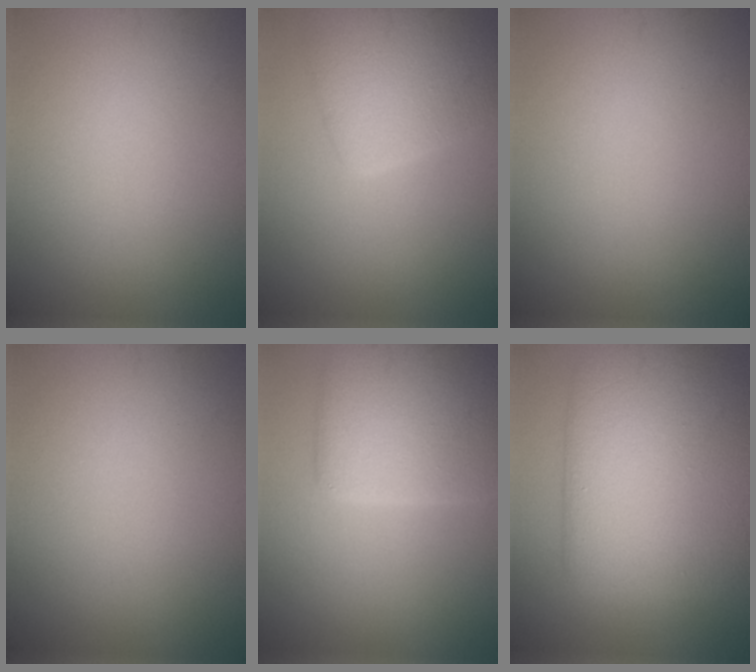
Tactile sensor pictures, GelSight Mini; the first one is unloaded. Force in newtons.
{"total": 4.9, "press": 4.9, "slide": 0.3}
{"total": 0.0}
{"total": 0.0}
{"total": 6.3, "press": 6.2, "slide": 0.5}
{"total": 10.8, "press": 10.8, "slide": 0.6}